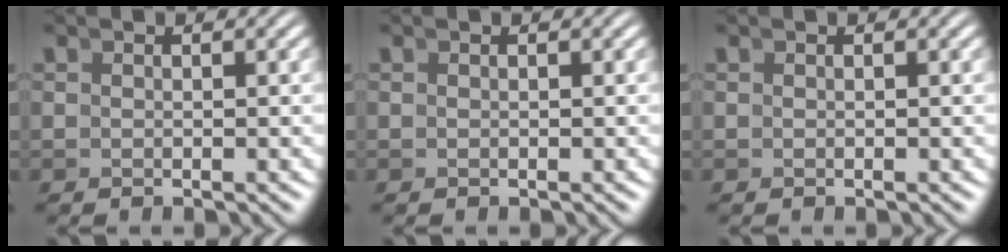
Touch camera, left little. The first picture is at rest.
{"total": 0.0}
{"total": 0.0}